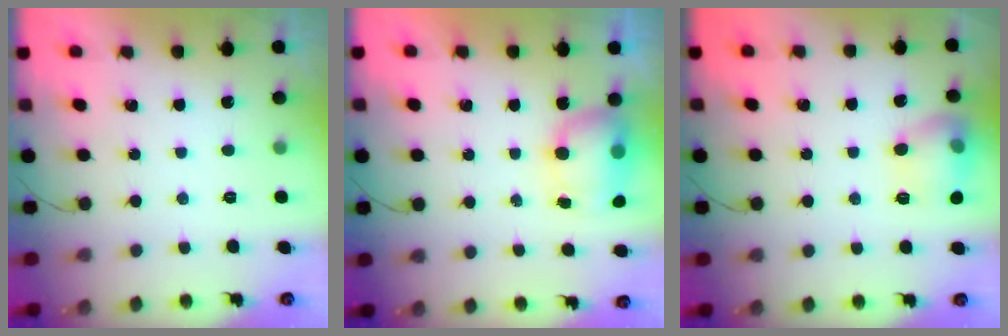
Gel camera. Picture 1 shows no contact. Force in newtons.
{"total": 11.3, "press": 8.5, "slide": 7.5}
{"total": 12.6, "press": 12.6, "slide": 1.0}